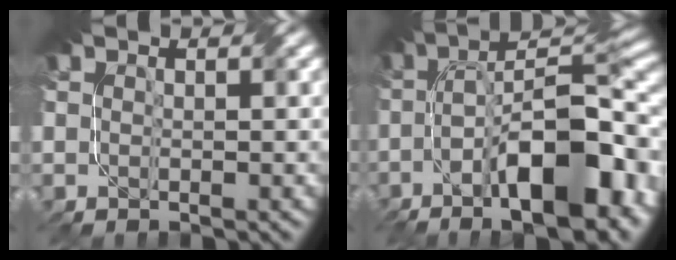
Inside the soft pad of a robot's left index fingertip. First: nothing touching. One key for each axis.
{"total": 15.8, "fx": -6.1, "fy": 5.9, "fz": 13.3, "tx": -0.186, "ty": 0.007, "tz": -0.101}